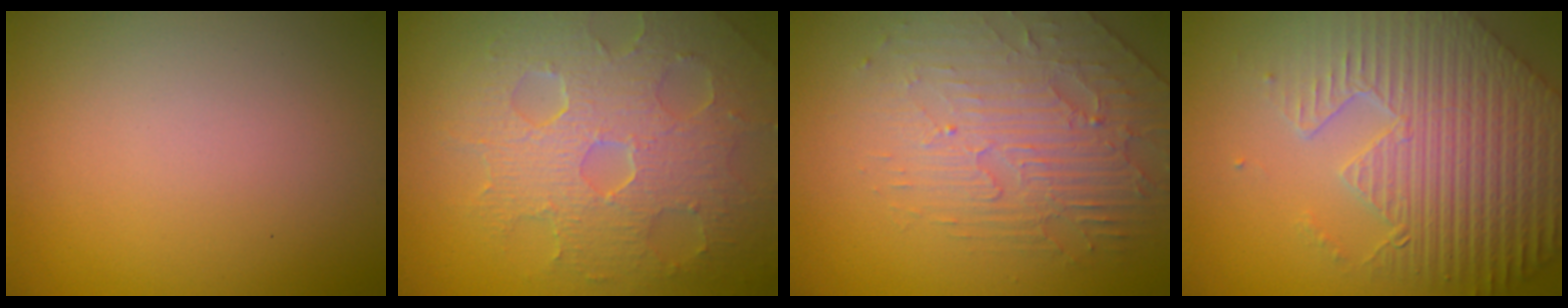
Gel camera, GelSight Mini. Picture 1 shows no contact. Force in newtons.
{"total": 8.1, "press": 5.7, "slide": 5.7}
{"total": 4.1, "press": 3.7, "slide": 1.8}
{"total": 9.2, "press": 6.5, "slide": 6.6}